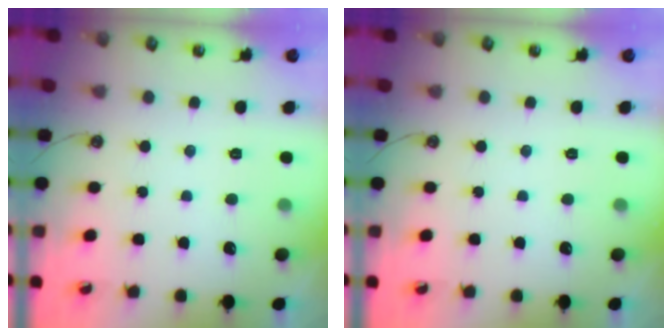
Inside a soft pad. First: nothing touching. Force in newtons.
{"total": 0.0}